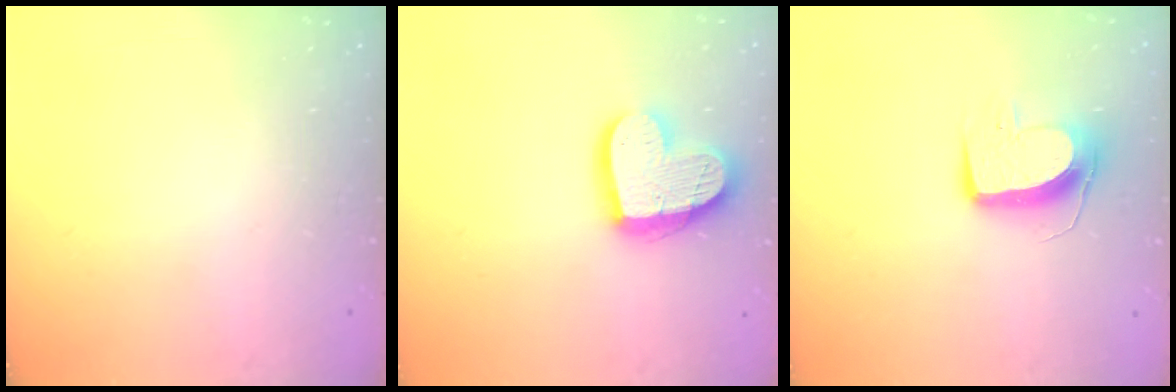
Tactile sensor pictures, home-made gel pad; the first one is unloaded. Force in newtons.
{"total": 17.2, "press": 17.1, "slide": 1.5}
{"total": 10.5, "press": 10.5, "slide": 0.4}